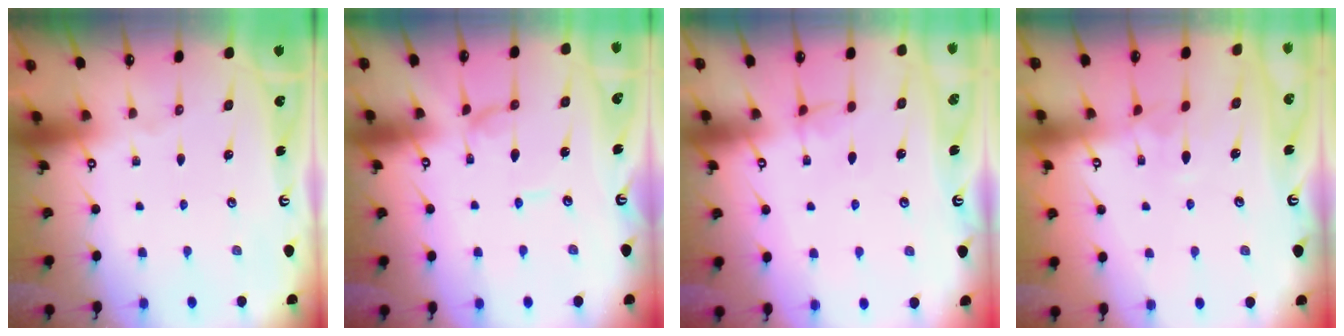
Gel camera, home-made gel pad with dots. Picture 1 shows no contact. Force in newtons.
{"total": 0.0}
{"total": 2.3, "press": 2.2, "slide": 0.3}
{"total": 2.8, "press": 2.7, "slide": 0.8}